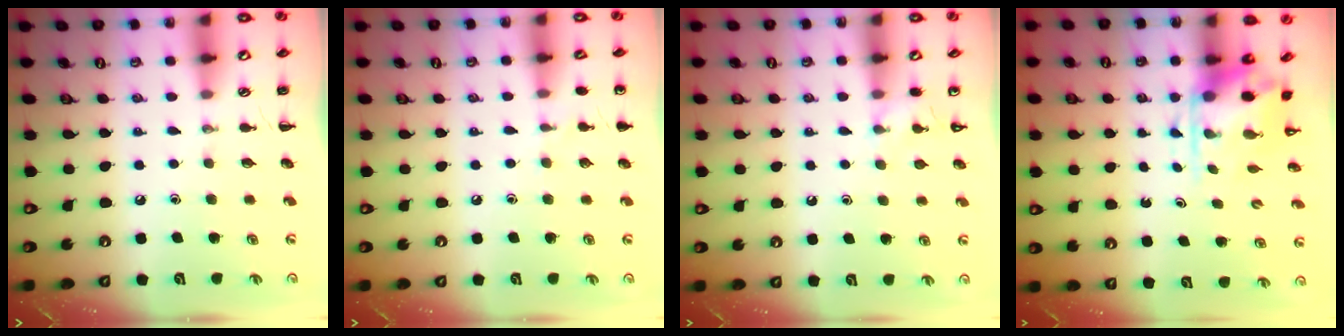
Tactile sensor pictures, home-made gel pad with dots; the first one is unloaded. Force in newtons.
{"total": 4.5, "press": 4.2, "slide": 1.6}
{"total": 3.7, "press": 3.5, "slide": 1.4}
{"total": 3.8, "press": 3.7, "slide": 0.9}